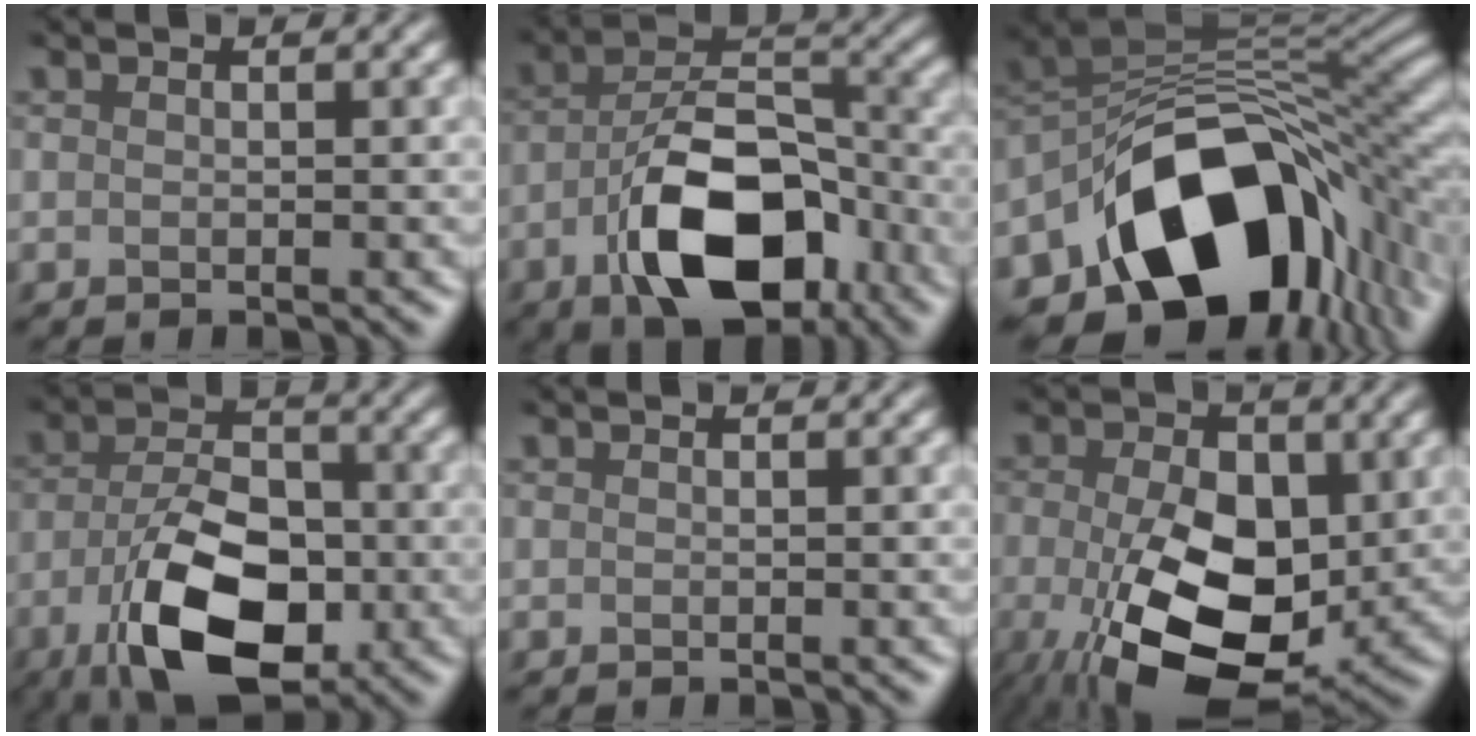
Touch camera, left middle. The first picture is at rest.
{"total": 10.7, "force": [-5.2, 5.7, 7.5], "torque": [-0.133, 0.006, -0.084]}
{"total": 15.2, "force": [-5.5, 10.3, 9.7], "torque": [-0.158, -0.006, -0.080]}
{"total": 9.8, "force": [-4.8, 4.9, 7.1], "torque": [-0.140, 0.004, -0.083]}
{"total": 0.0}
{"total": 12.3, "force": [-3.3, 7.0, 9.6], "torque": [-0.174, -0.025, -0.044]}